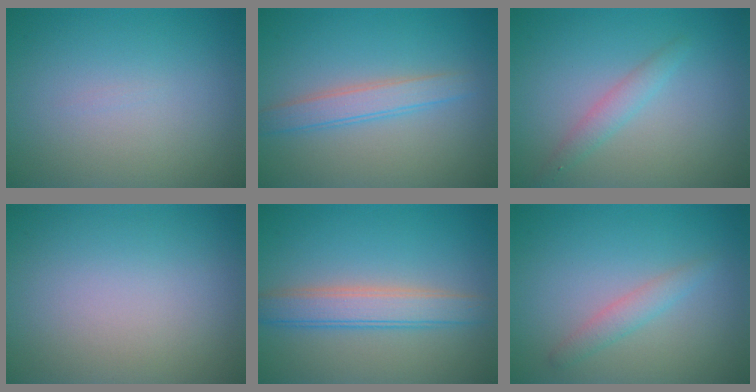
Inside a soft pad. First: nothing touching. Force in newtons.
{"total": 2.6, "press": 2.6, "slide": 0.0}
{"total": 1.7, "press": 1.7, "slide": 0.0}
{"total": 0.0}
{"total": 3.9, "press": 3.9, "slide": 0.3}
{"total": 1.6, "press": 1.6, "slide": 0.0}